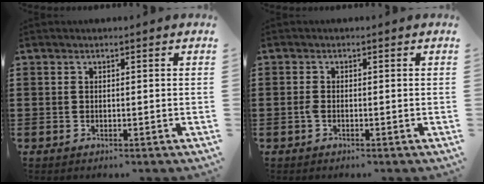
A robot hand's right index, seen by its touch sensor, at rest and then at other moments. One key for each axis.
{"total": 1.1, "fx": -0.4, "fy": 0.4, "fz": 0.9, "tx": -0.026, "ty": -0.006, "tz": -0.009}